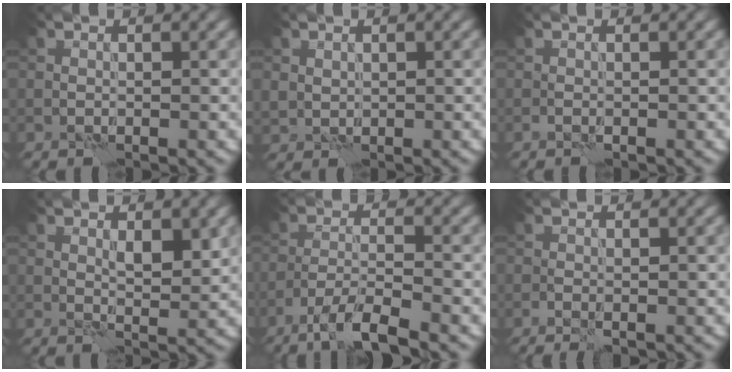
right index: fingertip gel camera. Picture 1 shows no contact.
{"total": 1.5, "force": [0.9, 1.2, 0.4], "torque": [-0.010, 0.001, 0.020]}
{"total": 0.0}
{"total": 2.4, "force": [1.0, 0.9, 2.0], "torque": [-0.031, 0.000, 0.020]}
{"total": 4.7, "force": [-3.4, 0.4, 3.2], "torque": [-0.053, 0.002, -0.069]}
{"total": 1.1, "force": [-0.7, 0.1, 0.8], "torque": [-0.016, -0.002, -0.010]}